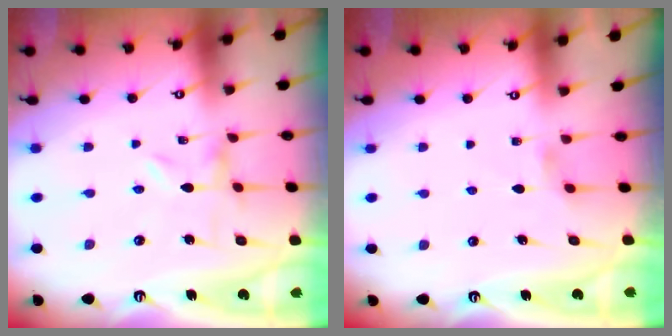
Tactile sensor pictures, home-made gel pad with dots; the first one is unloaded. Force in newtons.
{"total": 2.5, "press": 2.5, "slide": 0.4}